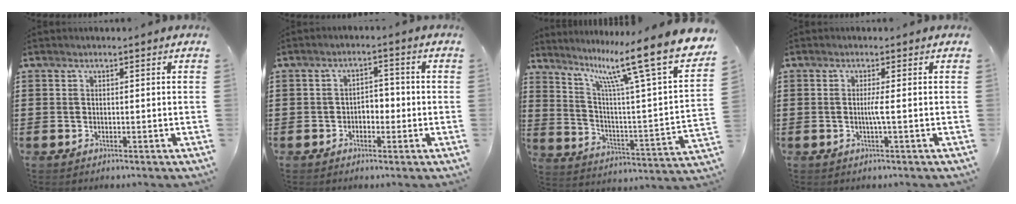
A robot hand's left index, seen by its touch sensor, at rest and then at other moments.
{"total": 2.7, "force": [-1.2, 1.7, 1.7], "torque": [-0.036, 0.007, -0.030]}
{"total": 14.7, "force": [10.6, 0.9, 10.1], "torque": [-0.187, -0.083, 0.161]}
{"total": 2.1, "force": [-0.3, -0.4, 2.0], "torque": [-0.038, -0.006, -0.009]}